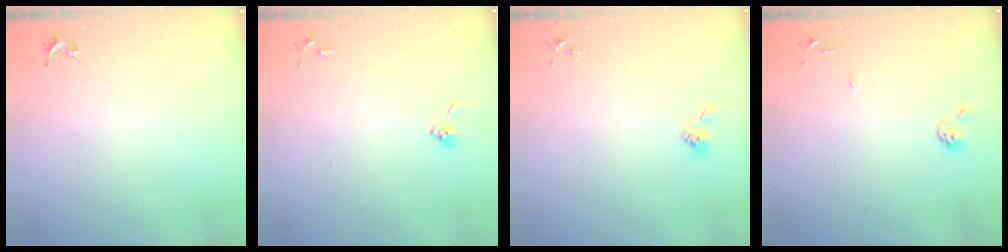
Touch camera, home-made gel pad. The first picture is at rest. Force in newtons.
{"total": 4.2, "press": 3.9, "slide": 1.6}
{"total": 4.6, "press": 4.1, "slide": 2.2}
{"total": 7.0, "press": 7.0, "slide": 0.7}